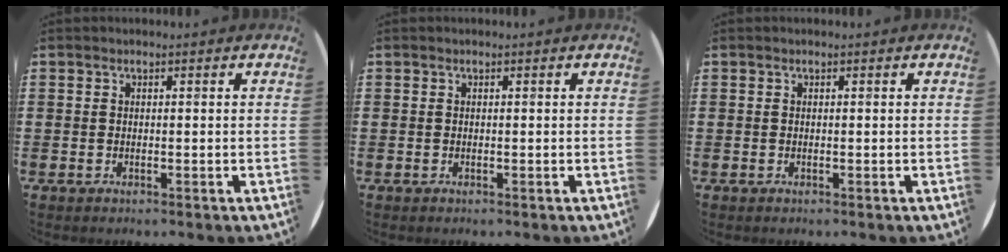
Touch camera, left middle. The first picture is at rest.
{"total": 0.0}
{"total": 0.0}